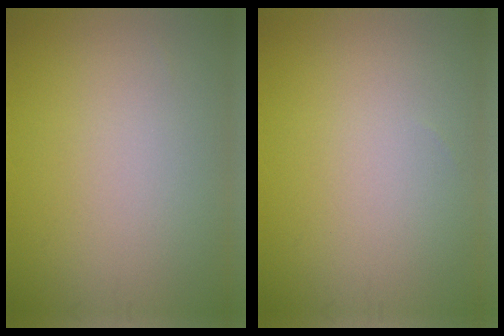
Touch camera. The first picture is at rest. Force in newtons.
{"total": 0.0}